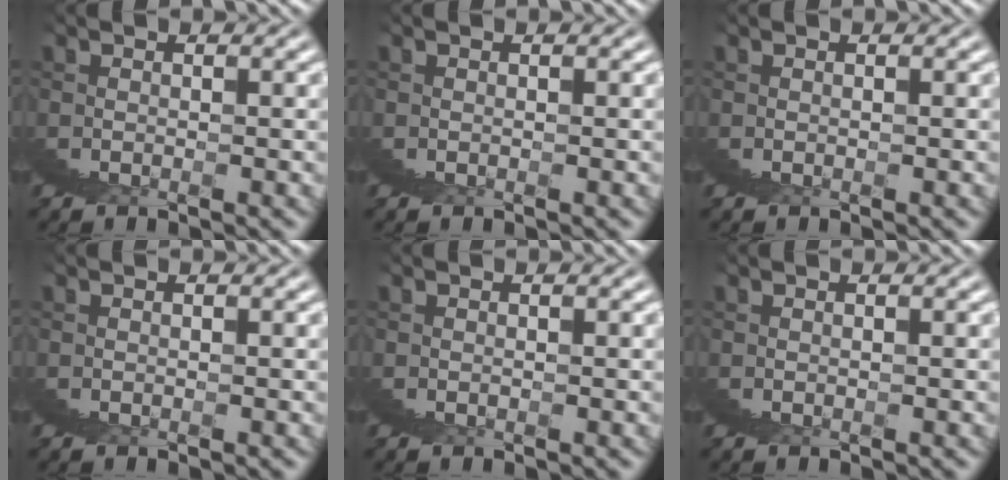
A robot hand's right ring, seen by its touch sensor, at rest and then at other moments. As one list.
[{"total": 0.0}, {"total": 0.0}, {"total": 0.0}, {"total": 0.0}, {"total": 0.0}]